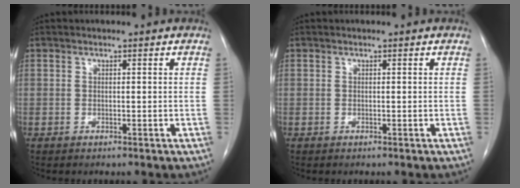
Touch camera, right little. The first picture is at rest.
{"total": 0.0}